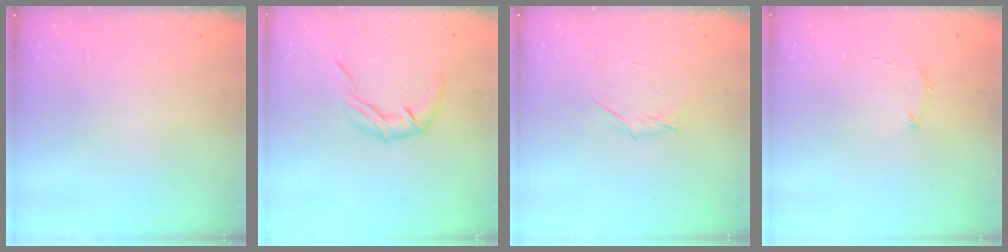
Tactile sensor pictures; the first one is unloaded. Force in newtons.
{"total": 8.9, "press": 8.9, "slide": 0.3}
{"total": 4.1, "press": 3.9, "slide": 1.1}
{"total": 6.6, "press": 6.4, "slide": 1.6}